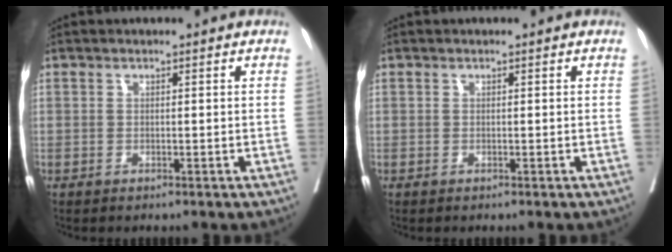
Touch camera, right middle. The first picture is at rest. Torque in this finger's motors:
{"motor_torque": [0.00, 0.00, 0.00, 0.00]}